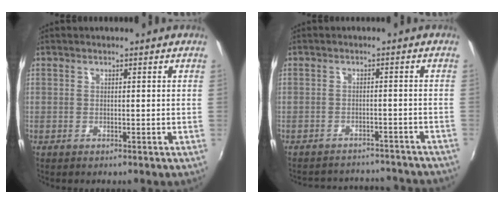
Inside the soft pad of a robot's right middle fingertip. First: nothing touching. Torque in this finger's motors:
{"motor_torque": [0.64, -1.49, 0.00, 0.02]}